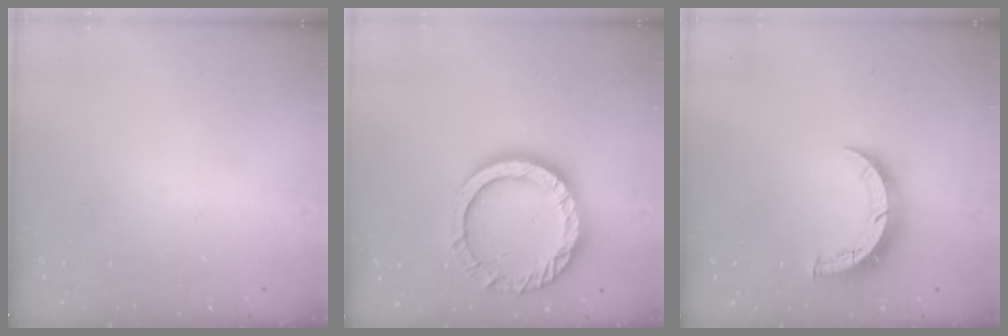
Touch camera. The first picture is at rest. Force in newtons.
{"total": 15.3, "press": 15.2, "slide": 1.3}
{"total": 9.0, "press": 9.0, "slide": 0.7}